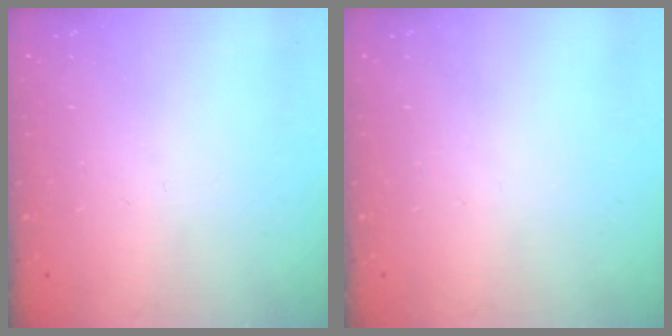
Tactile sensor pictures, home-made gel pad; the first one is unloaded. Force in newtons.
{"total": 0.0}